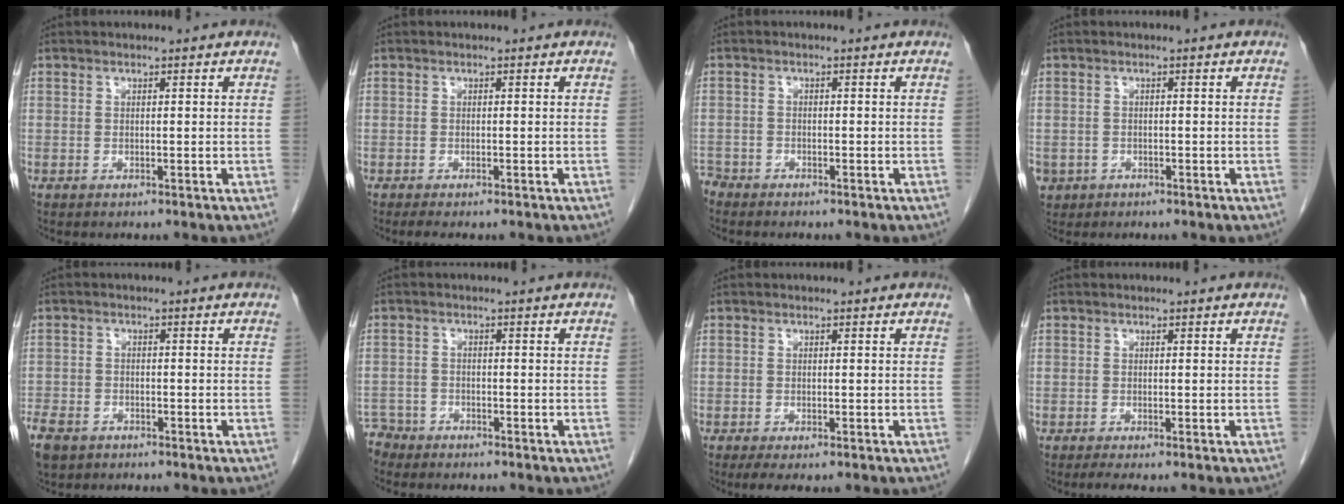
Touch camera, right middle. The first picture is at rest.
{"total": 2.4, "force": [-1.9, 0.5, 1.3], "torque": [-0.019, -0.007, -0.024]}
{"total": 3.0, "force": [-2.7, 1.1, 0.2], "torque": [-0.002, -0.002, -0.049]}
{"total": 3.1, "force": [-1.6, 2.7, 0.5], "torque": [-0.007, 0.002, -0.024]}
{"total": 7.3, "force": [-5.0, 4.5, 2.9], "torque": [-0.071, -0.006, -0.082]}
{"total": 3.6, "force": [-3.3, 1.4, -0.6], "torque": [0.010, -0.002, -0.066]}
{"total": 3.2, "force": [-2.2, 0.9, 2.1], "torque": [-0.033, -0.008, -0.031]}
{"total": 1.2, "force": [-0.9, -0.1, 0.8], "torque": [-0.021, -0.005, -0.018]}